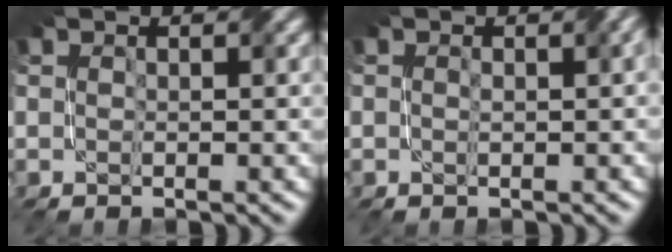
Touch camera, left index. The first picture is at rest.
{"total": 1.3, "force": [0.0, 0.2, 1.3], "torque": [-0.018, 0.001, 0.003]}